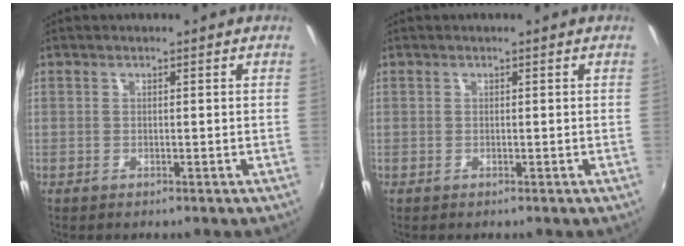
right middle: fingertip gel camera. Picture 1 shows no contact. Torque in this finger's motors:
{"motor_torque": [0.00, 0.00, 0.00, 0.00]}